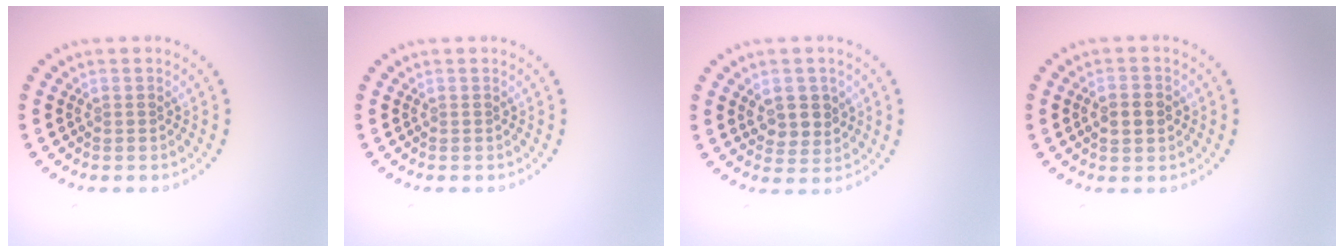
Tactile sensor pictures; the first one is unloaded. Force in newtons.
{"total": 0.0}
{"total": 2.9, "press": 2.7, "slide": 0.9}
{"total": 2.2, "press": 2.2, "slide": 0.1}